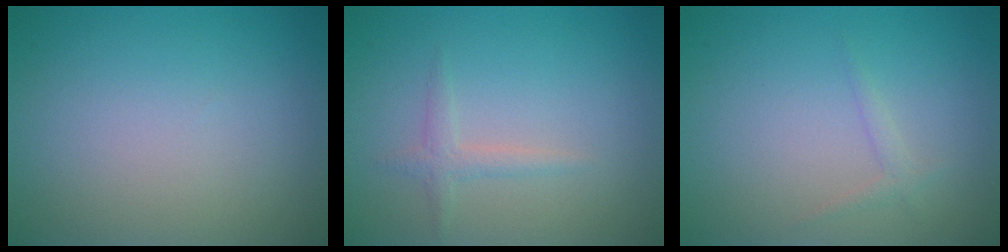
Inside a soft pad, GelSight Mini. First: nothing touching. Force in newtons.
{"total": 1.3, "press": 1.3, "slide": 0.1}
{"total": 0.9, "press": 0.9, "slide": 0.1}